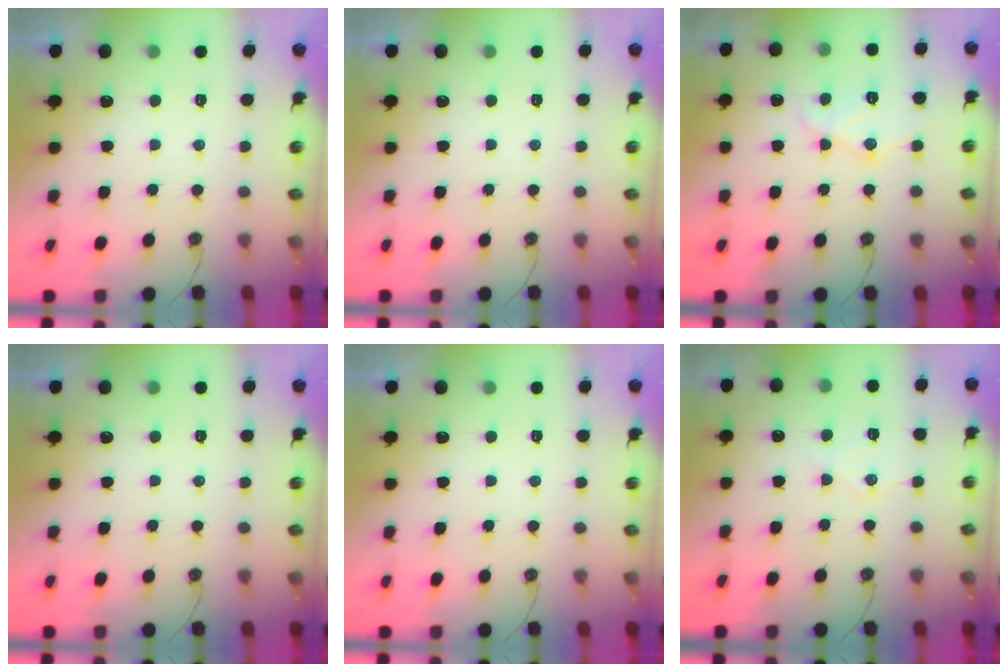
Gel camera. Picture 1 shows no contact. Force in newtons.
{"total": 0.0}
{"total": 11.8, "press": 11.8, "slide": 1.0}
{"total": 0.0}
{"total": 0.0}
{"total": 7.6, "press": 7.6, "slide": 0.6}